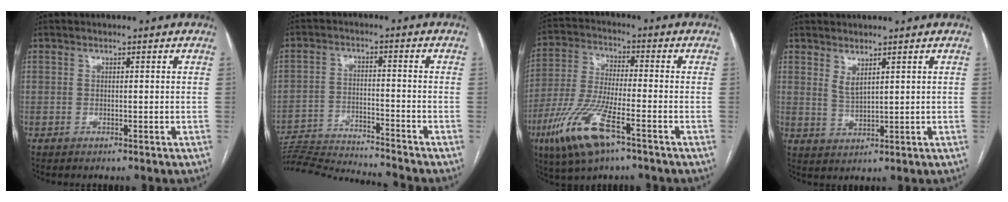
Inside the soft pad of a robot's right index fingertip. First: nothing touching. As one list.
[{"total": 14.5, "force": [-14.0, -1.4, 3.5], "torque": [-0.050, -0.005, -0.227]}, {"total": 13.1, "force": [-6.9, 2.8, 10.8], "torque": [-0.233, -0.021, -0.126]}, {"total": 2.5, "force": [1.8, 0.5, 1.7], "torque": [-0.040, -0.011, 0.043]}]